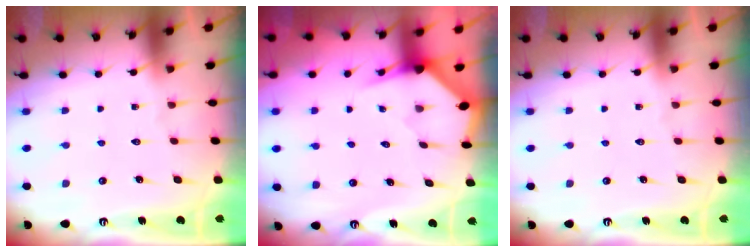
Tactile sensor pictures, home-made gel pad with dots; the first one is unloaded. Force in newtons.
{"total": 3.0, "press": 3.0, "slide": 0.1}
{"total": 0.0}